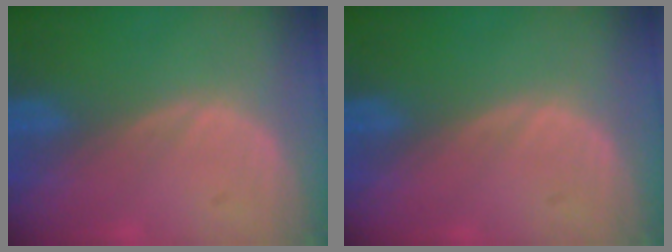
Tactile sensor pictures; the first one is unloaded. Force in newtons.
{"total": 0.0}